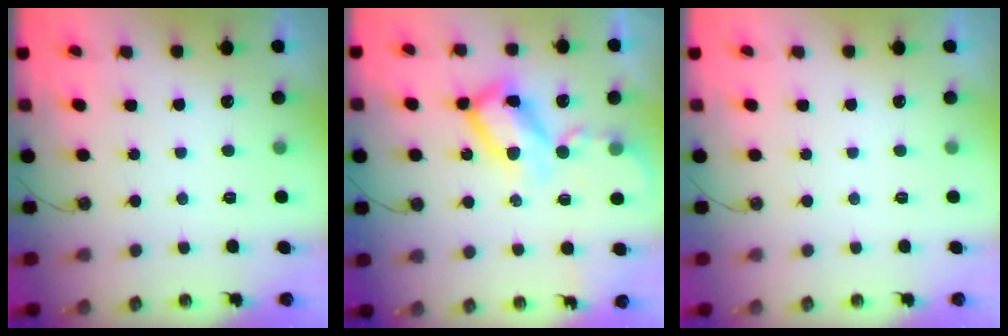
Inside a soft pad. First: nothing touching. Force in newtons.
{"total": 16.4, "press": 16.2, "slide": 2.1}
{"total": 0.0}